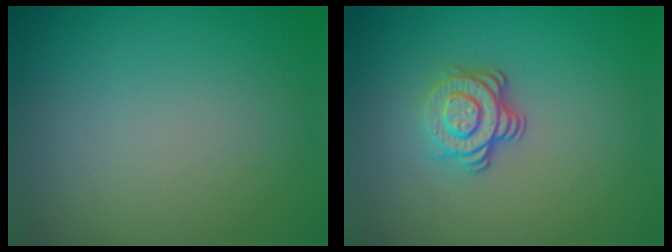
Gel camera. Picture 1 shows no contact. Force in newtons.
{"total": 3.6, "press": 2.6, "slide": 2.5}